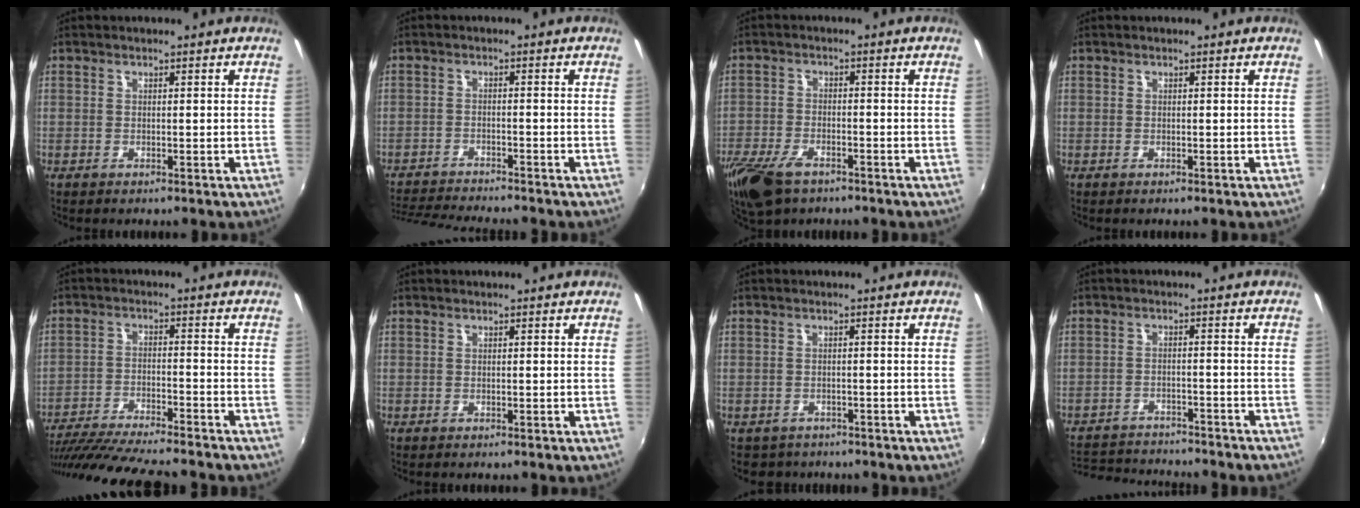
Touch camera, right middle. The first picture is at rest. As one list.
[{"total": 9.3, "force": [-8.8, 0.3, 3.0], "torque": [-0.080, -0.019, -0.148]}, {"total": 10.2, "force": [-7.0, 4.7, 5.7], "torque": [-0.150, -0.025, -0.132]}, {"total": 0.0}, {"total": 18.6, "force": [-16.5, 1.6, 8.6], "torque": [-0.170, -0.035, -0.265]}, {"total": 0.0}, {"total": 2.8, "force": [-2.2, 1.8, 0.2], "torque": [-0.013, -0.007, -0.032]}, {"total": 14.0, "force": [-12.7, 3.0, 5.0], "torque": [-0.119, -0.011, -0.187]}]